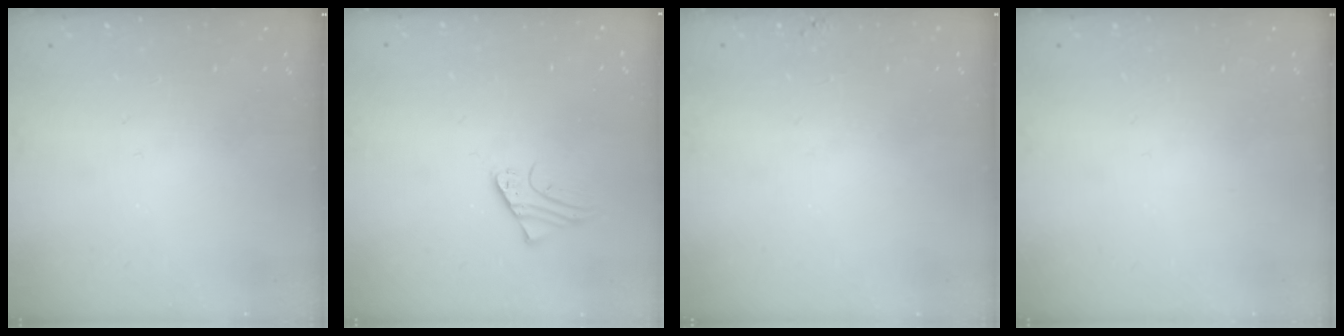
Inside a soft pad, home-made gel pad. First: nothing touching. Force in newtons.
{"total": 1.8, "press": 1.8, "slide": 0.1}
{"total": 3.7, "press": 3.7, "slide": 0.5}
{"total": 0.0}